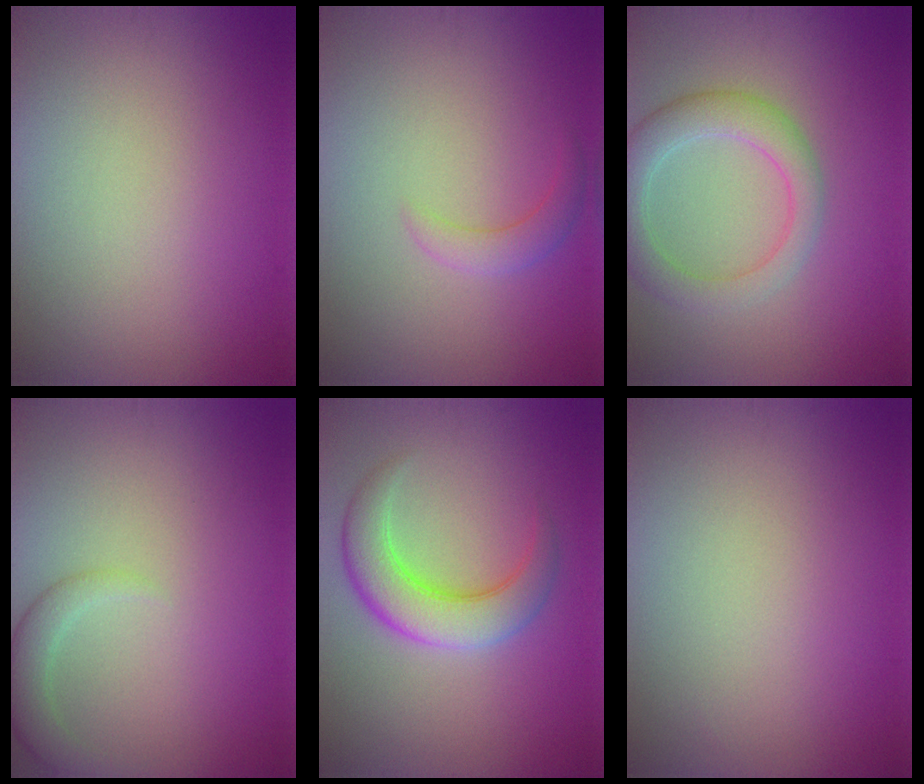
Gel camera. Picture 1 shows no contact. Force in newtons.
{"total": 2.0, "press": 2.0, "slide": 0.1}
{"total": 4.4, "press": 4.4, "slide": 0.4}
{"total": 2.5, "press": 2.5, "slide": 0.2}
{"total": 5.7, "press": 5.7, "slide": 0.1}
{"total": 0.0}